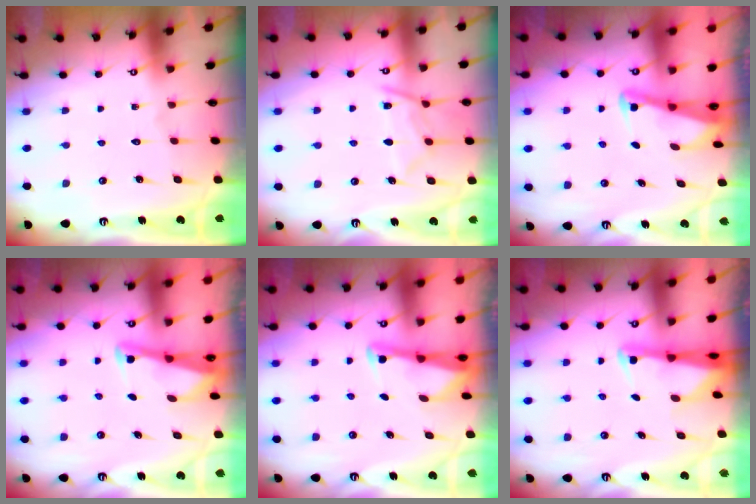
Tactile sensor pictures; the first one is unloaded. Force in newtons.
{"total": 10.0, "press": 9.9, "slide": 0.9}
{"total": 3.1, "press": 3.0, "slide": 0.4}
{"total": 2.5, "press": 2.5, "slide": 0.0}
{"total": 2.9, "press": 2.9, "slide": 0.2}
{"total": 2.3, "press": 2.3, "slide": 0.5}